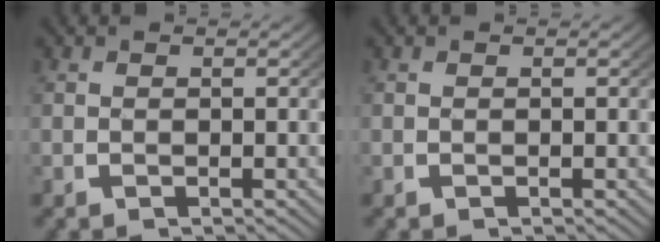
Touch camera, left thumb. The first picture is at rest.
{"total": 0.0}